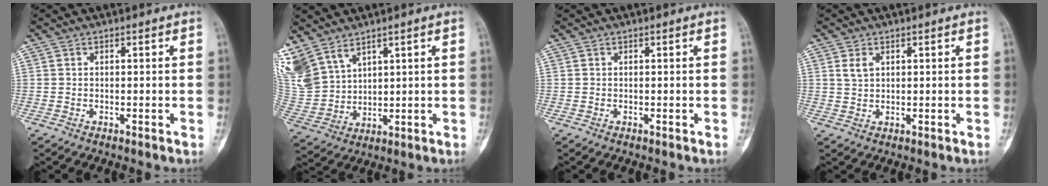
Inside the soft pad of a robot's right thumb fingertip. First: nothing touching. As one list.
[{"total": 13.4, "force": [8.7, 7.8, 6.6], "torque": [-0.157, -0.022, 0.196]}, {"total": 0.0}, {"total": 2.5, "force": [1.1, 1.6, 1.6], "torque": [-0.028, -0.001, 0.026]}]